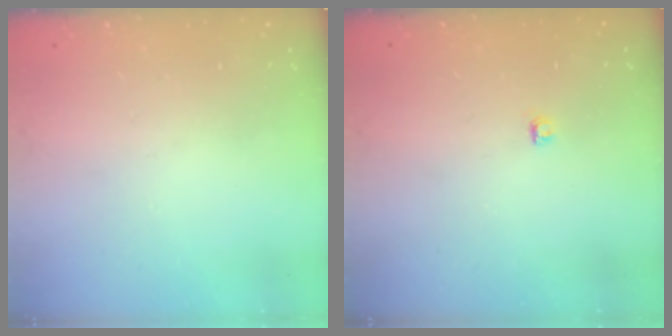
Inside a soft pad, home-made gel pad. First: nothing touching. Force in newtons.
{"total": 2.8, "press": 2.8, "slide": 0.4}